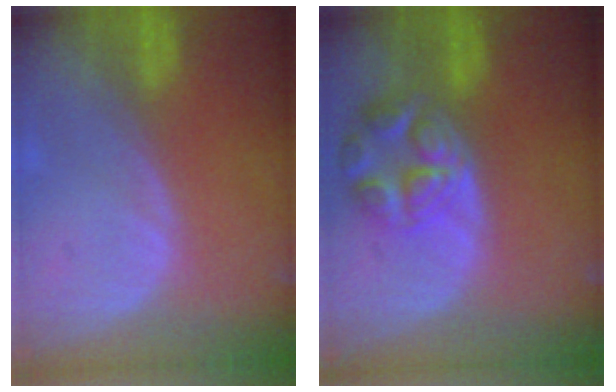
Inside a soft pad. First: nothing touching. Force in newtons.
{"total": 7.9, "press": 7.0, "slide": 3.6}